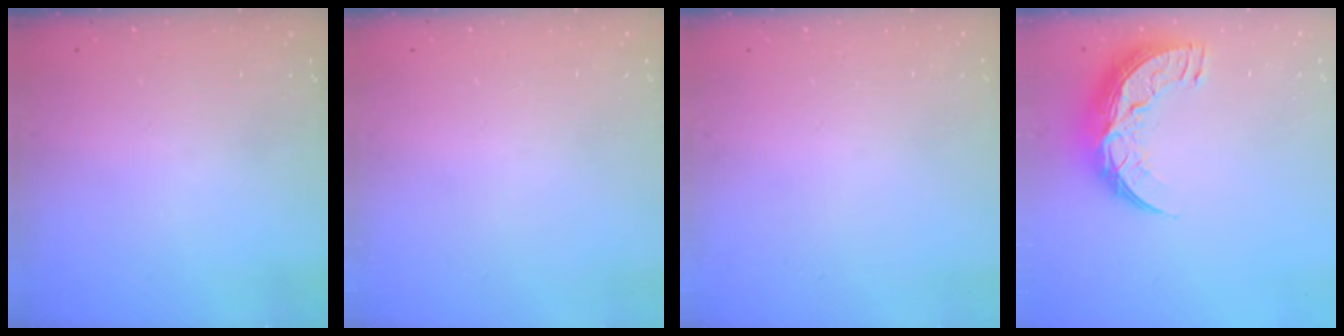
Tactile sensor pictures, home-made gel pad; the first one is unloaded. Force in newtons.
{"total": 0.0}
{"total": 0.0}
{"total": 11.9, "press": 11.9, "slide": 0.8}